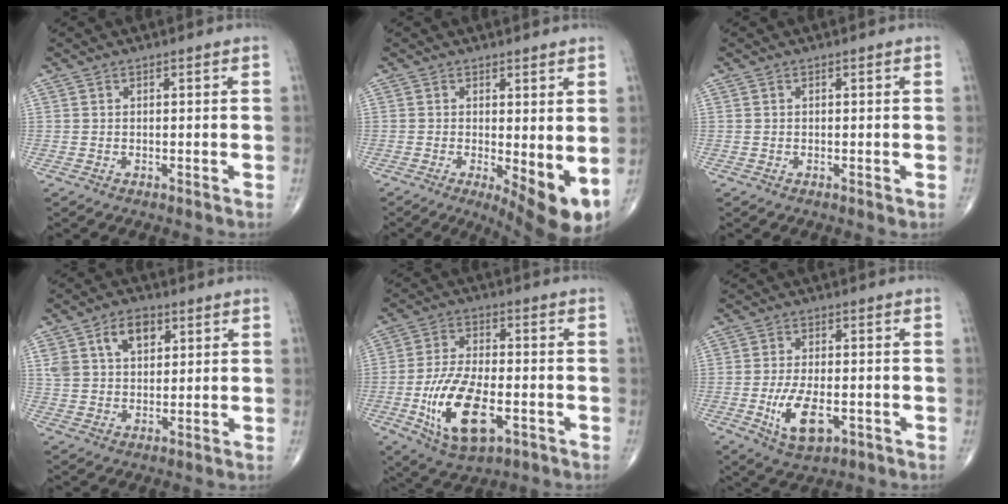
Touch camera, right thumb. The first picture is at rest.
{"total": 9.3, "force": [-1.0, 3.1, 8.7], "torque": [-0.122, -0.023, -0.007]}
{"total": 0.0}
{"total": 8.7, "force": [3.7, 5.6, 5.5], "torque": [-0.074, -0.003, 0.067]}
{"total": 15.6, "force": [-4.7, 7.5, 12.8], "torque": [-0.239, 0.008, -0.077]}
{"total": 9.2, "force": [-2.8, 4.5, 7.5], "torque": [-0.133, -0.002, -0.038]}